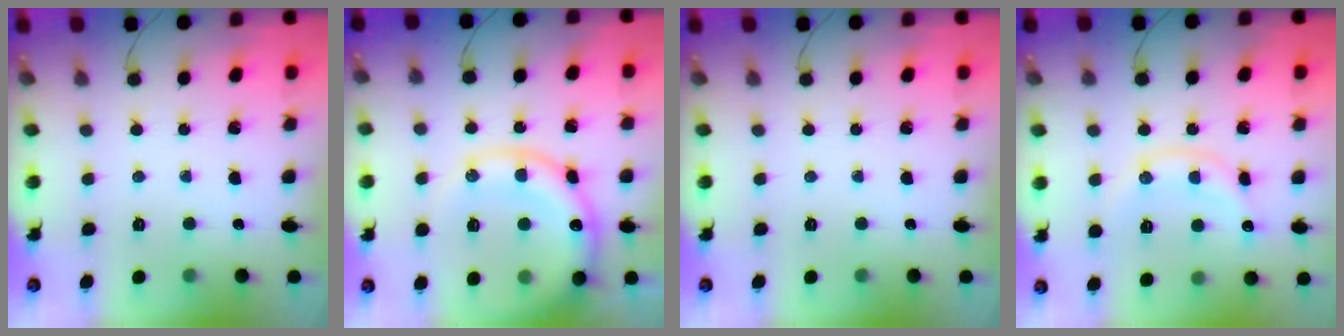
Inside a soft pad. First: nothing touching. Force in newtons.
{"total": 18.8, "press": 18.5, "slide": 3.7}
{"total": 0.0}
{"total": 11.9, "press": 11.9, "slide": 0.7}